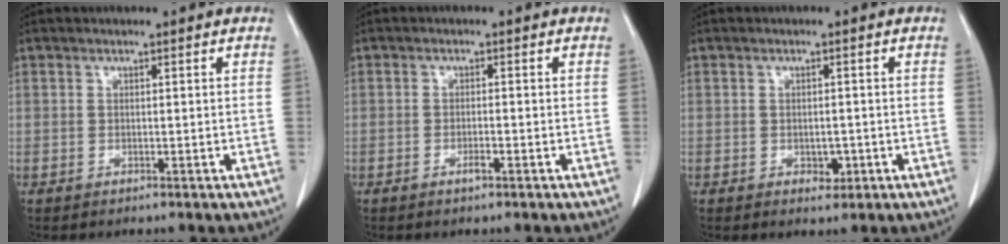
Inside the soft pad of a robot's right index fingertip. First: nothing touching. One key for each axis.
{"total": 1.3, "fx": -0.8, "fy": 0.1, "fz": 1.1, "tx": -0.020, "ty": -0.001, "tz": -0.013}
{"total": 2.0, "fx": -0.6, "fy": 1.3, "fz": 1.3, "tx": -0.015, "ty": 0.000, "tz": -0.003}